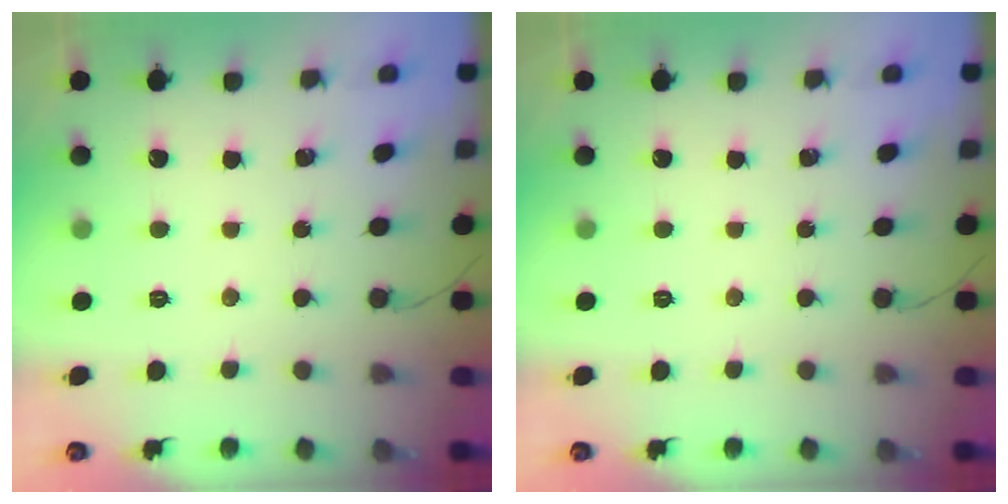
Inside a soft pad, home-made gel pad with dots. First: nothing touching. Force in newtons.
{"total": 0.0}